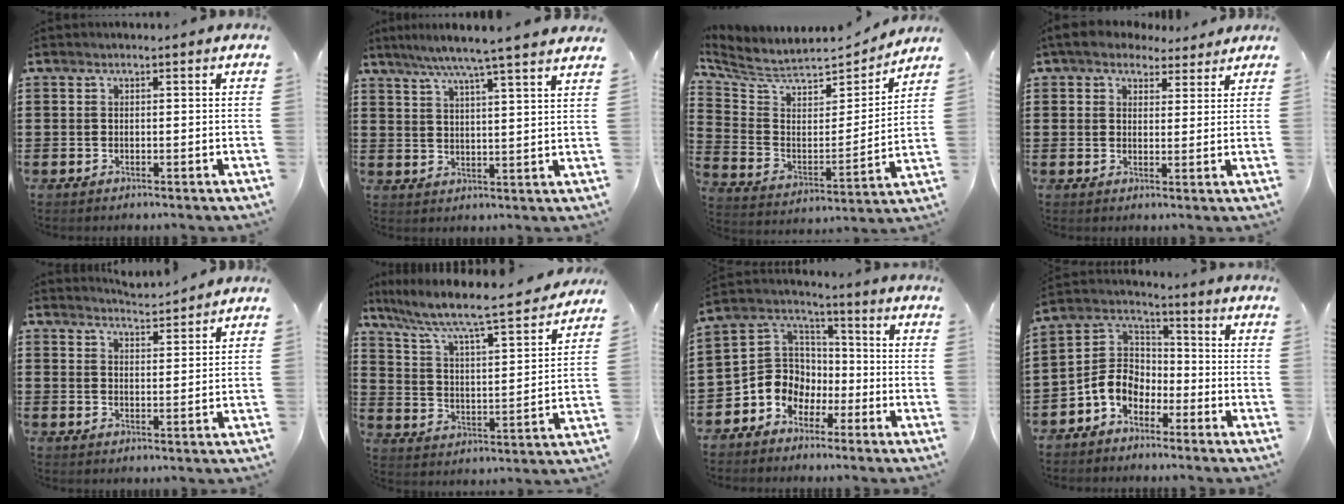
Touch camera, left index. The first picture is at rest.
{"total": 6.5, "force": [5.5, -1.0, 3.3], "torque": [-0.081, -0.025, 0.094]}
{"total": 6.3, "force": [5.7, 1.9, 1.9], "torque": [-0.072, -0.046, 0.094]}
{"total": 4.8, "force": [3.9, 2.3, 1.5], "torque": [-0.046, 0.000, 0.075]}
{"total": 3.5, "force": [3.5, -0.2, 0.3], "torque": [-0.017, -0.015, 0.062]}
{"total": 7.0, "force": [6.0, 0.3, 3.5], "torque": [-0.095, -0.048, 0.092]}
{"total": 7.2, "force": [-2.7, 6.5, 1.5], "torque": [-0.072, 0.003, -0.059]}
{"total": 7.0, "force": [-3.9, 5.0, 2.9], "torque": [-0.091, 0.008, -0.086]}